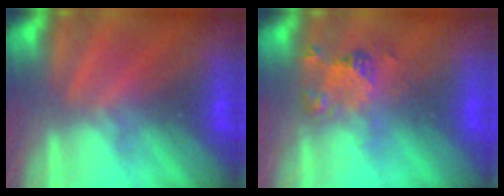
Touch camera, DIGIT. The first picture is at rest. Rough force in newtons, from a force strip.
{"total": 2.4}